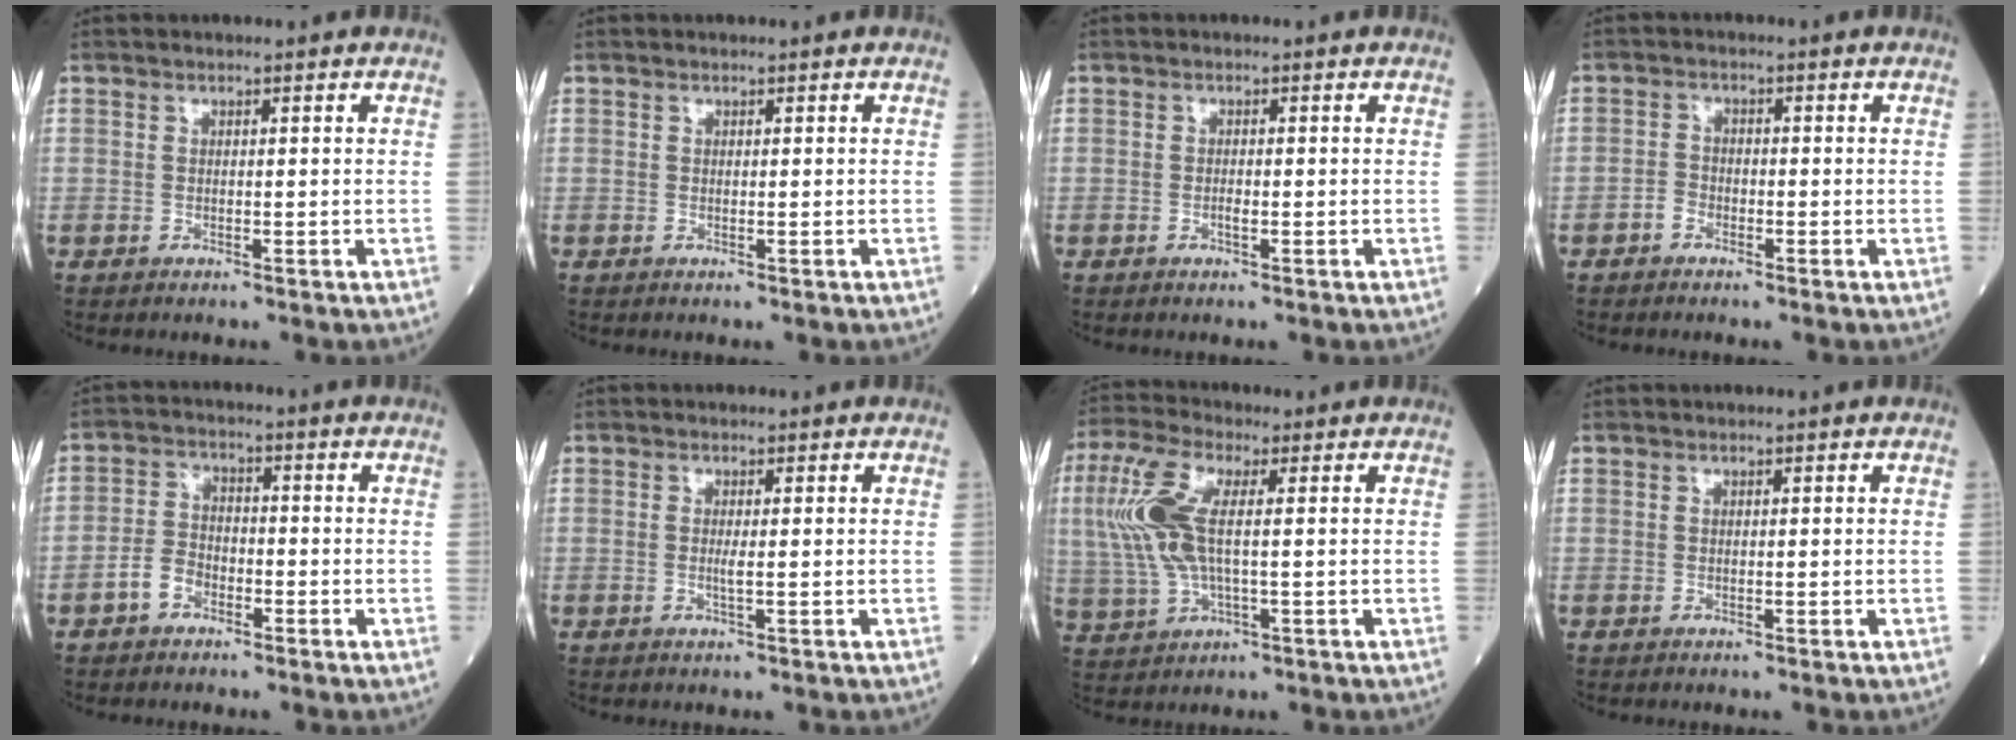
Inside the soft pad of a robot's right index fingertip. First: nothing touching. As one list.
[{"total": 0.0}, {"total": 0.9, "force": [-0.3, 0.2, 0.8], "torque": [-0.018, 0.001, -0.005]}, {"total": 1.8, "force": [-1.1, 1.2, 0.7], "torque": [-0.008, 0.006, -0.025]}, {"total": 4.3, "force": [-2.3, 2.7, 2.4], "torque": [-0.050, 0.011, -0.048]}, {"total": 1.3, "force": [-0.1, -0.1, 1.3], "torque": [-0.029, -0.002, -0.004]}, {"total": 10.6, "force": [1.5, 3.6, 9.8], "torque": [-0.246, 0.013, 0.030]}, {"total": 0.0}]